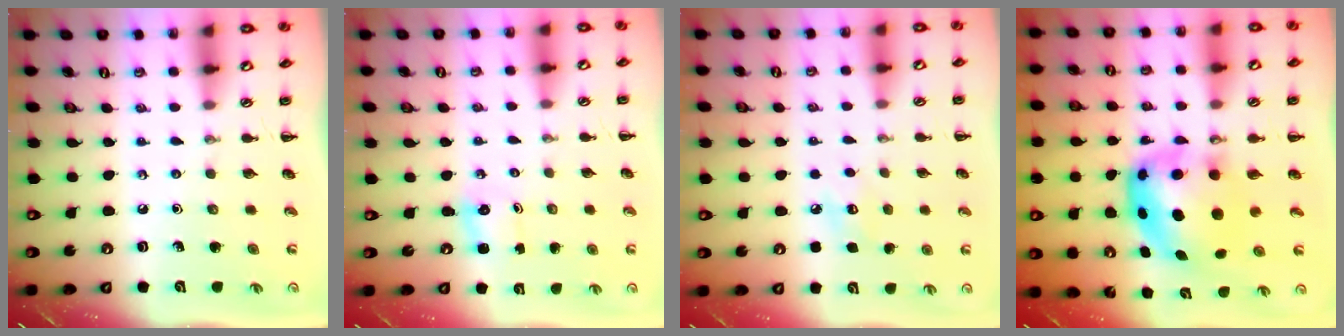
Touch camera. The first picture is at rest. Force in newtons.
{"total": 1.1, "press": 1.1, "slide": 0.4}
{"total": 6.8, "press": 6.6, "slide": 1.8}
{"total": 6.9, "press": 6.7, "slide": 1.6}